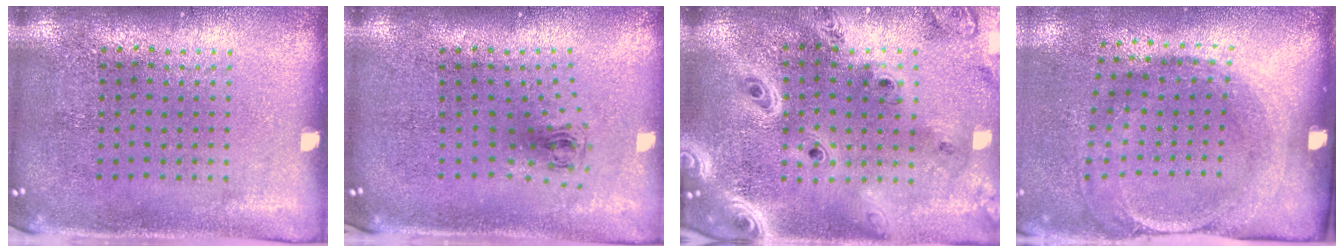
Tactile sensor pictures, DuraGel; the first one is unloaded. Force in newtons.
{"total": 0.7, "press": 0.4, "slide": 0.6}
{"total": 3.7, "press": 2.9, "slide": 2.3}
{"total": 1.8, "press": 1.2, "slide": 1.3}